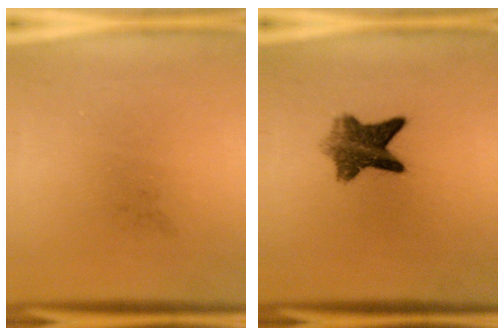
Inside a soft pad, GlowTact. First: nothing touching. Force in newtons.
{"total": 6.9}